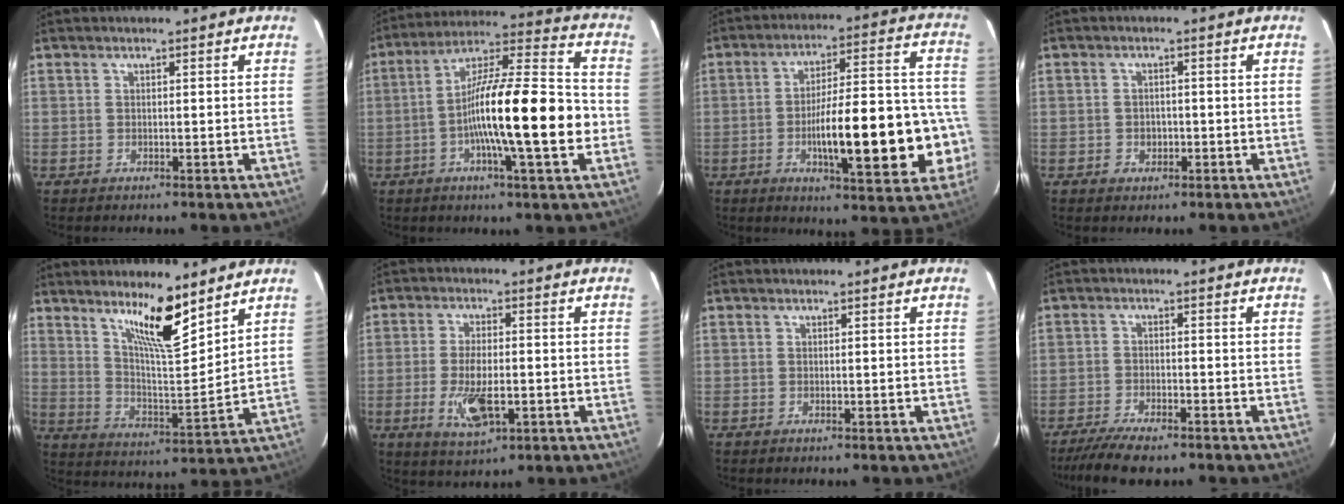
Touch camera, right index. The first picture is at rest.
{"total": 18.7, "force": [-3.6, 1.4, 18.3], "torque": [-0.306, 0.007, -0.063]}
{"total": 20.4, "force": [-5.0, 3.8, 19.4], "torque": [-0.220, 0.034, -0.062]}
{"total": 2.0, "force": [-0.7, 1.7, 0.9], "torque": [-0.011, 0.006, -0.005]}
{"total": 10.9, "force": [7.5, 1.3, 7.8], "torque": [-0.135, -0.012, 0.136]}
{"total": 7.6, "force": [-2.2, 2.5, 6.8], "torque": [-0.133, -0.012, -0.032]}
{"total": 0.0}
{"total": 8.2, "force": [-6.8, 1.7, 4.3], "torque": [-0.070, -0.017, -0.113]}